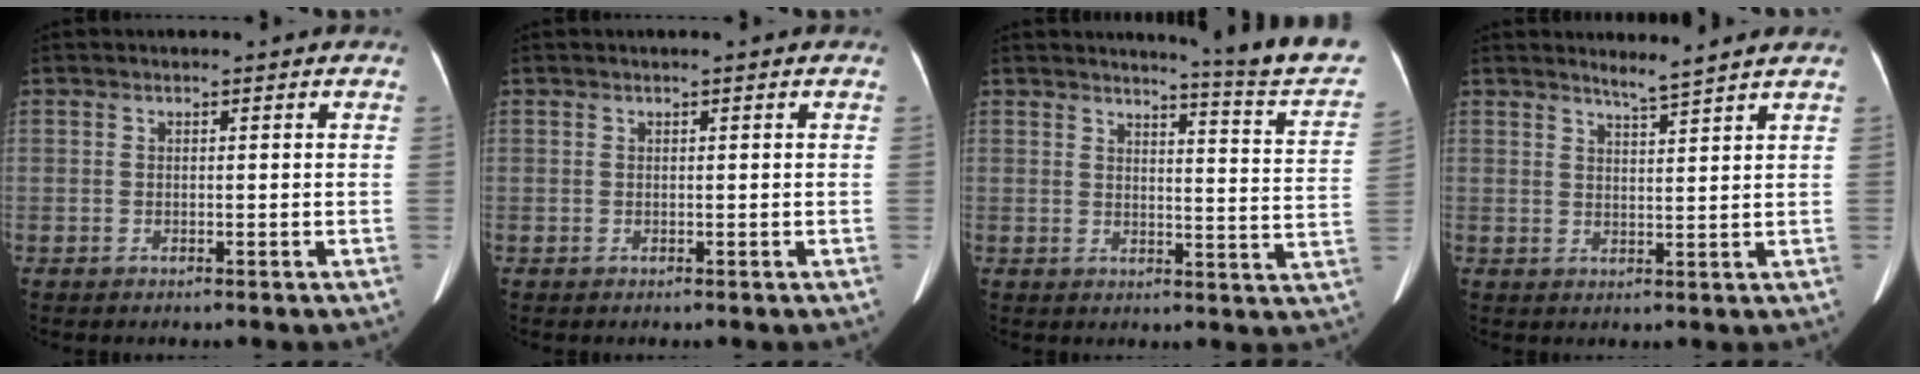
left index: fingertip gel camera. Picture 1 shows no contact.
{"total": 0.0}
{"total": 12.9, "force": [12.0, -1.0, 4.6], "torque": [-0.051, -0.075, 0.124]}
{"total": 3.2, "force": [2.9, -1.0, 1.0], "torque": [-0.023, -0.007, 0.050]}